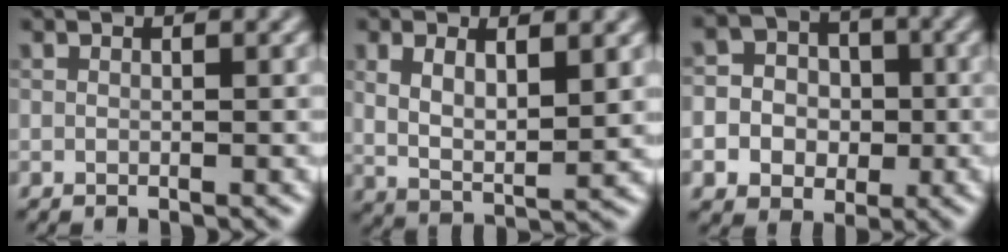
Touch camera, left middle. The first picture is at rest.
{"total": 4.9, "force": [2.1, 2.1, 3.9], "torque": [-0.084, -0.019, 0.035]}
{"total": 8.2, "force": [-1.5, 7.7, 2.4], "torque": [-0.041, -0.004, -0.054]}